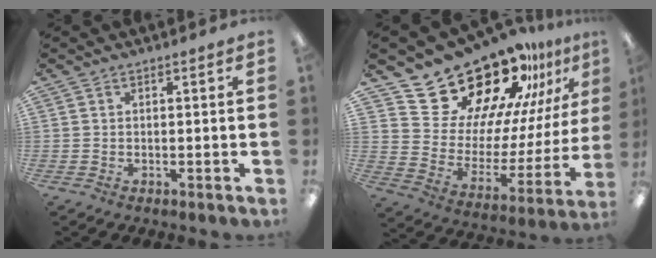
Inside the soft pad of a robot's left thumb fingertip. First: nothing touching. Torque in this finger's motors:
{"motor_torque": [1.24, 1.30, 1.35, -1.42, 0.10]}